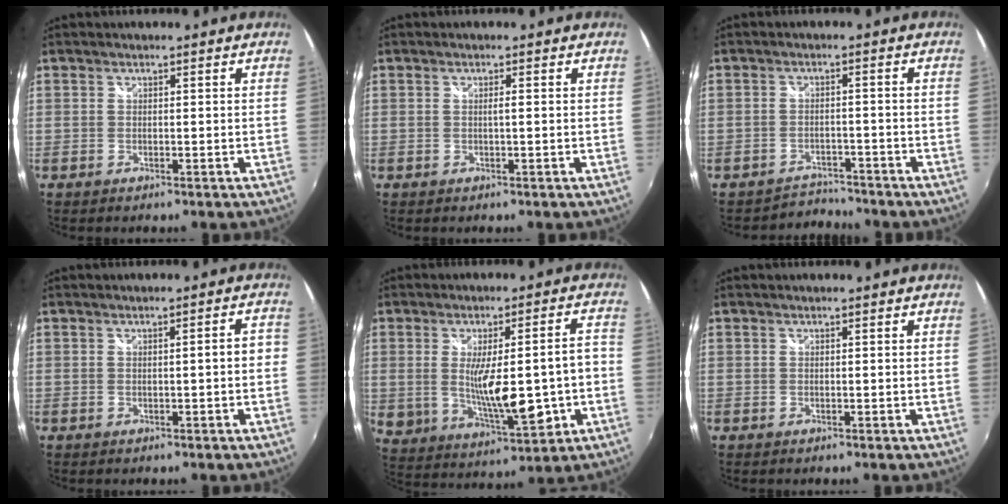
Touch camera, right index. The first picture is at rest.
{"total": 0.9, "force": [0.0, -0.2, 0.9], "torque": [-0.014, 0.001, -0.002]}
{"total": 3.8, "force": [-3.4, 1.2, -1.3], "torque": [0.017, 0.015, -0.058]}
{"total": 2.3, "force": [-0.5, 0.4, 2.2], "torque": [-0.031, 0.007, -0.003]}
{"total": 15.2, "force": [-2.6, 4.6, 14.3], "torque": [-0.250, -0.026, -0.013]}
{"total": 0.0}